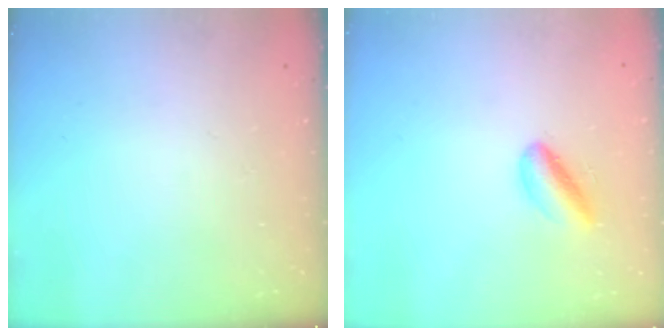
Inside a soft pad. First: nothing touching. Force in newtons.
{"total": 6.3, "press": 6.0, "slide": 1.8}